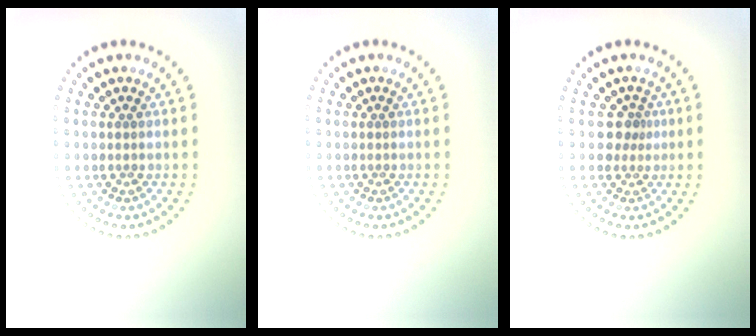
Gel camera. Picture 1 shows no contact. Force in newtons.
{"total": 0.0}
{"total": 1.7, "press": 1.2, "slide": 1.1}